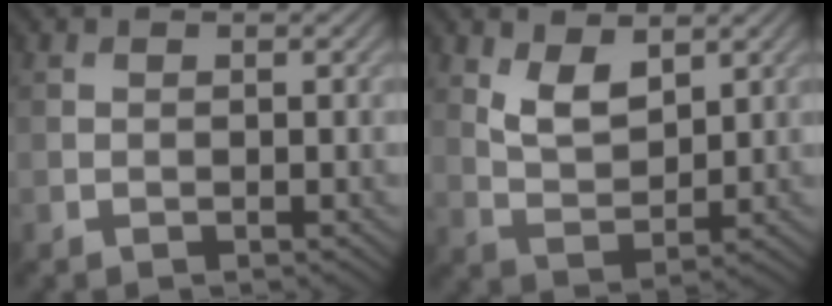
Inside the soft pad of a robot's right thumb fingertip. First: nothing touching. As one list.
[{"total": 5.0, "force": [2.7, 2.4, 3.3], "torque": [-0.072, -0.012, 0.056]}]